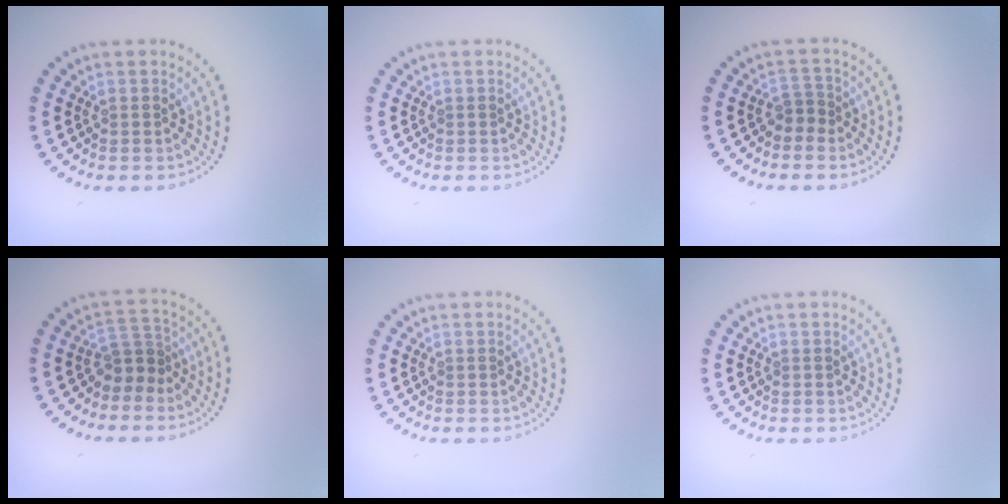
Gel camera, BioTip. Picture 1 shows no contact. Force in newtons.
{"total": 0.0}
{"total": 1.3, "press": 1.0, "slide": 0.9}
{"total": 2.4, "press": 1.8, "slide": 1.6}
{"total": 0.0}
{"total": 0.0}